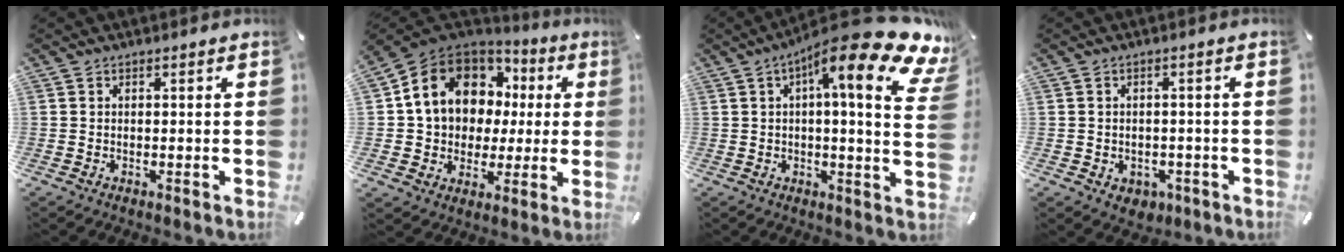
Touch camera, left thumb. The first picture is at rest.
{"total": 14.9, "force": [4.8, 12.4, 6.7], "torque": [-0.132, -0.023, 0.092]}
{"total": 20.5, "force": [9.8, 4.1, 17.5], "torque": [-0.258, -0.071, 0.142]}
{"total": 3.4, "force": [-1.1, 3.0, 1.2], "torque": [-0.011, 0.003, -0.020]}